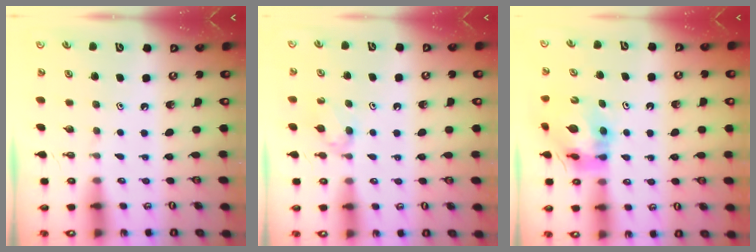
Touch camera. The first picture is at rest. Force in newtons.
{"total": 4.8, "press": 4.7, "slide": 0.8}
{"total": 11.1, "press": 11.1, "slide": 1.2}